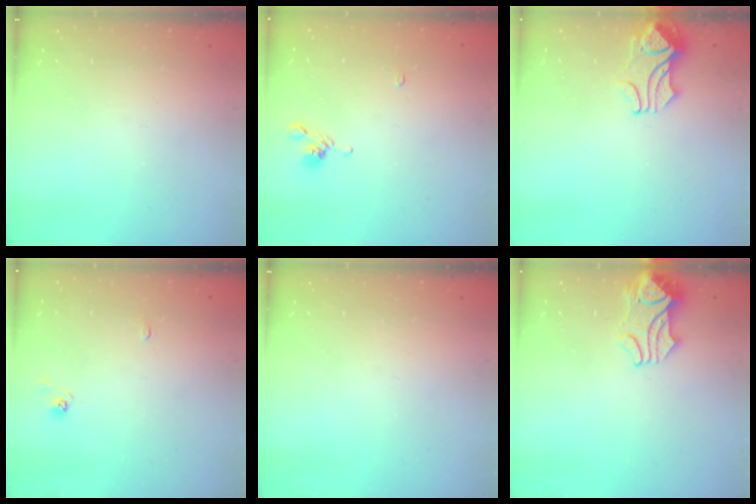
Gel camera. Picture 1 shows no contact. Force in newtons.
{"total": 4.4, "press": 4.4, "slide": 0.3}
{"total": 2.1, "press": 2.0, "slide": 0.6}
{"total": 1.7, "press": 1.7, "slide": 0.3}
{"total": 0.0}
{"total": 2.2, "press": 2.1, "slide": 0.5}